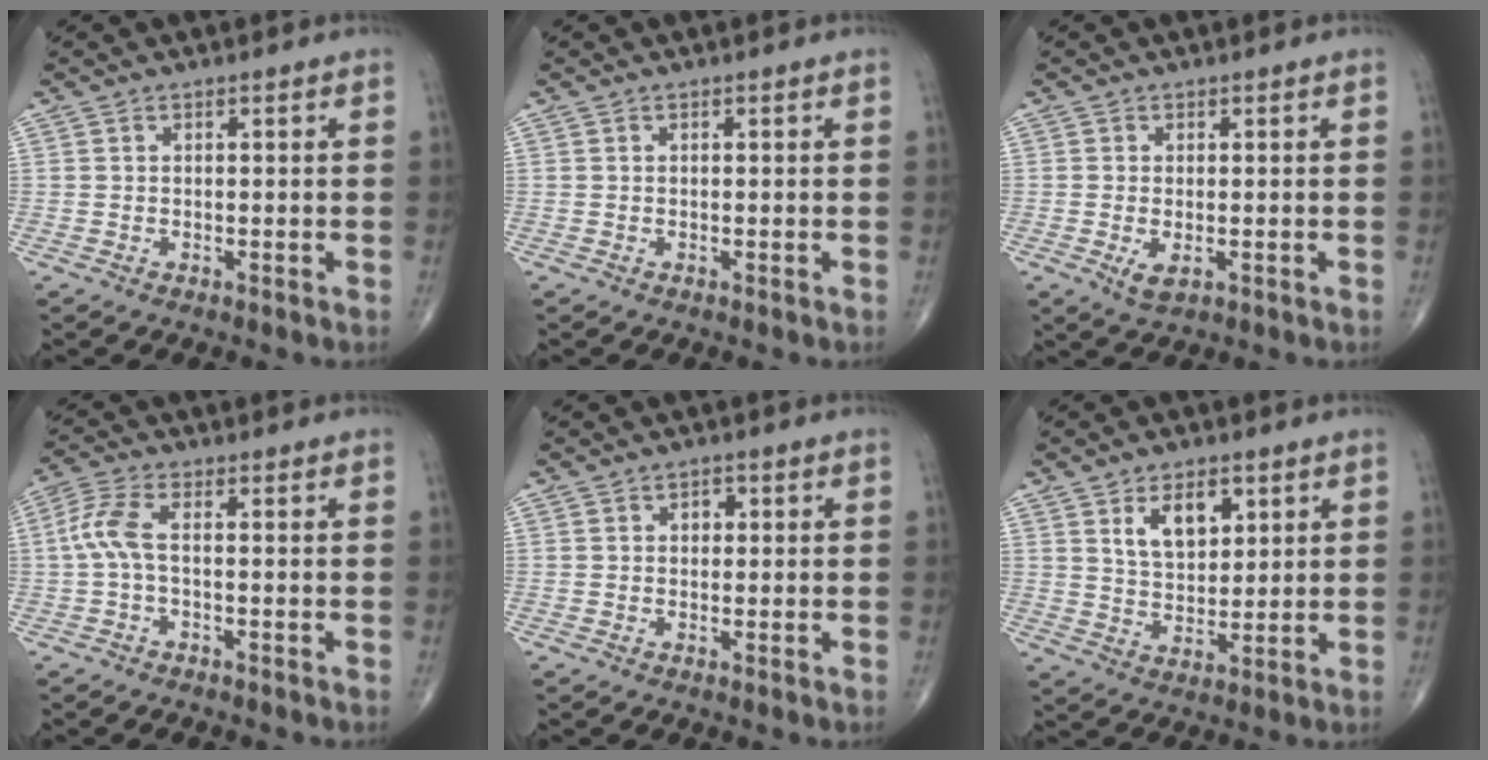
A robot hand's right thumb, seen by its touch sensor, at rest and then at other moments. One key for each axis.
{"total": 0.0}
{"total": 2.8, "fx": -0.8, "fy": 1.3, "fz": 2.3, "tx": -0.043, "ty": -0.008, "tz": -0.008}
{"total": 5.3, "fx": -0.4, "fy": 1.9, "fz": 4.9, "tx": -0.127, "ty": 0.016, "tz": -0.016}
{"total": 1.8, "fx": 0.3, "fy": 1.4, "fz": 1.0, "tx": -0.002, "ty": 0.003, "tz": 0.001}
{"total": 8.3, "fx": 3.7, "fy": 4.7, "fz": 5.7, "tx": -0.072, "ty": -0.024, "tz": 0.068}